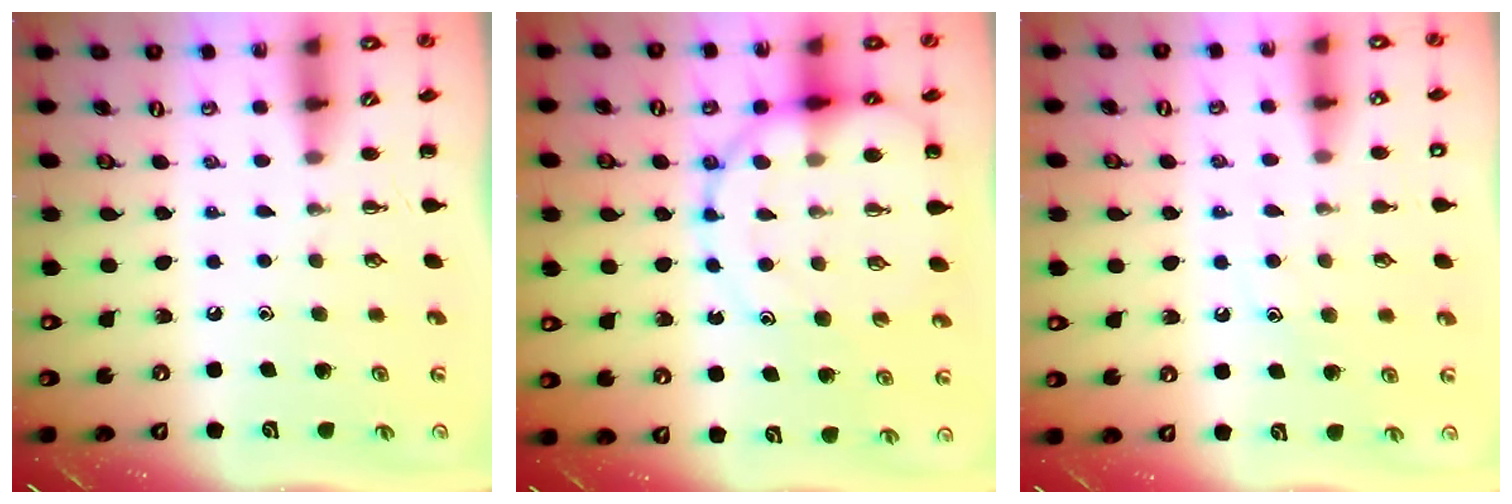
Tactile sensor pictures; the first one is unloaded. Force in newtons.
{"total": 13.6, "press": 13.3, "slide": 2.6}
{"total": 8.2, "press": 8.1, "slide": 1.2}